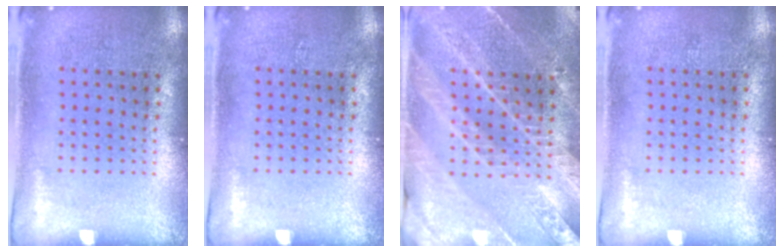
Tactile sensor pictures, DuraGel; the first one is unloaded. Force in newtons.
{"total": 0.0}
{"total": 3.5, "press": 3.3, "slide": 1.1}
{"total": 0.0}